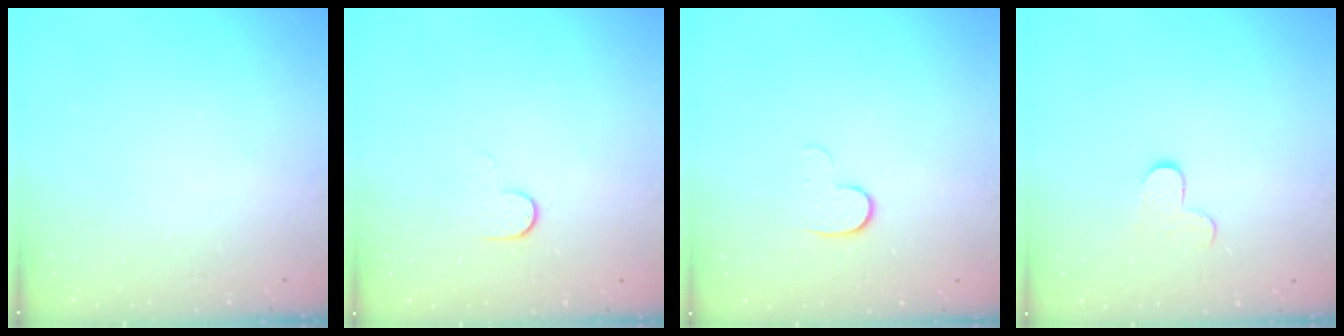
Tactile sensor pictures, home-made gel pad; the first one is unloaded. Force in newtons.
{"total": 5.0, "press": 5.0, "slide": 0.5}
{"total": 5.5, "press": 5.4, "slide": 0.8}
{"total": 5.5, "press": 5.5, "slide": 0.5}